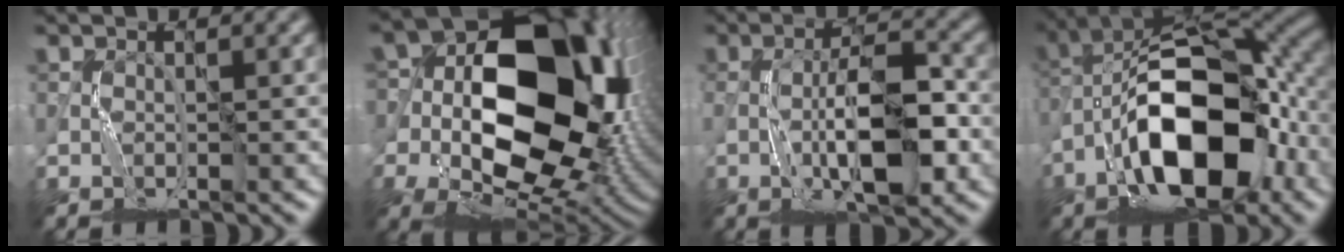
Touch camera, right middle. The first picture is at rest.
{"total": 20.0, "force": [-0.4, 13.5, 14.7], "torque": [-0.243, -0.008, 0.018]}
{"total": 7.5, "force": [-2.2, 2.3, 6.8], "torque": [-0.119, 0.010, -0.037]}
{"total": 13.5, "force": [-4.4, 6.5, 11.0], "torque": [-0.181, 0.011, -0.080]}